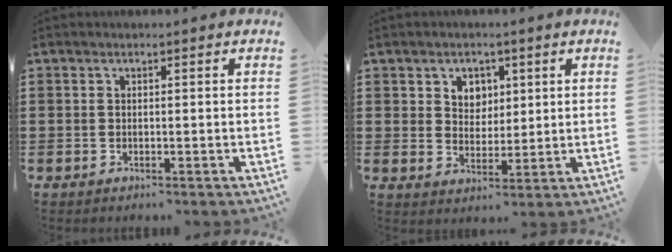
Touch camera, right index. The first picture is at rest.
{"total": 3.9, "force": [1.8, 3.3, 1.0], "torque": [-0.036, 0.014, 0.032]}